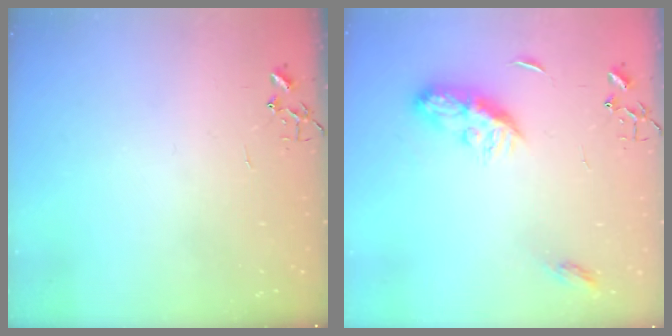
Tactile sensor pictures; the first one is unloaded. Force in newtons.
{"total": 9.7, "press": 9.7, "slide": 0.1}